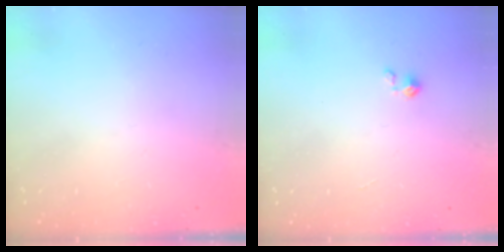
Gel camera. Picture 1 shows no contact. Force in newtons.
{"total": 1.6, "press": 1.6, "slide": 0.2}